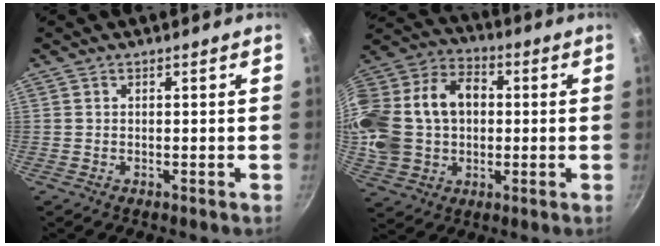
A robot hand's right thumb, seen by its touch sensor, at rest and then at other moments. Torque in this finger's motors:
{"motor_torque": [1.81, 2.65, 0.16, 0.12, 0.51]}